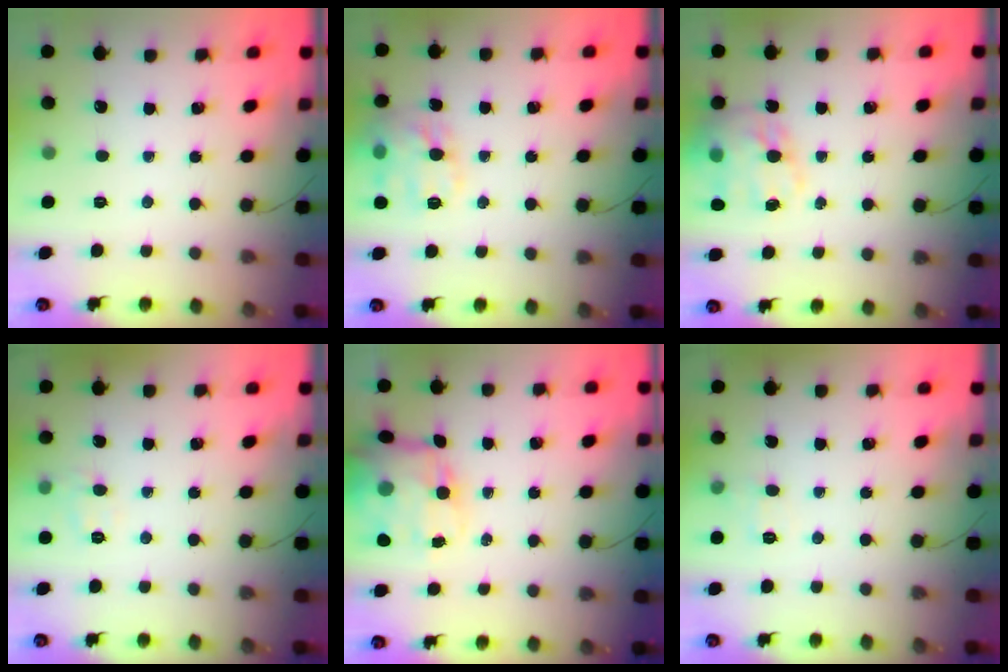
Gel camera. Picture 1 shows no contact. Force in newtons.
{"total": 13.9, "press": 13.8, "slide": 1.0}
{"total": 17.8, "press": 17.4, "slide": 4.0}
{"total": 6.7, "press": 6.7, "slide": 1.0}
{"total": 14.3, "press": 13.9, "slide": 3.5}
{"total": 5.6, "press": 5.3, "slide": 1.8}